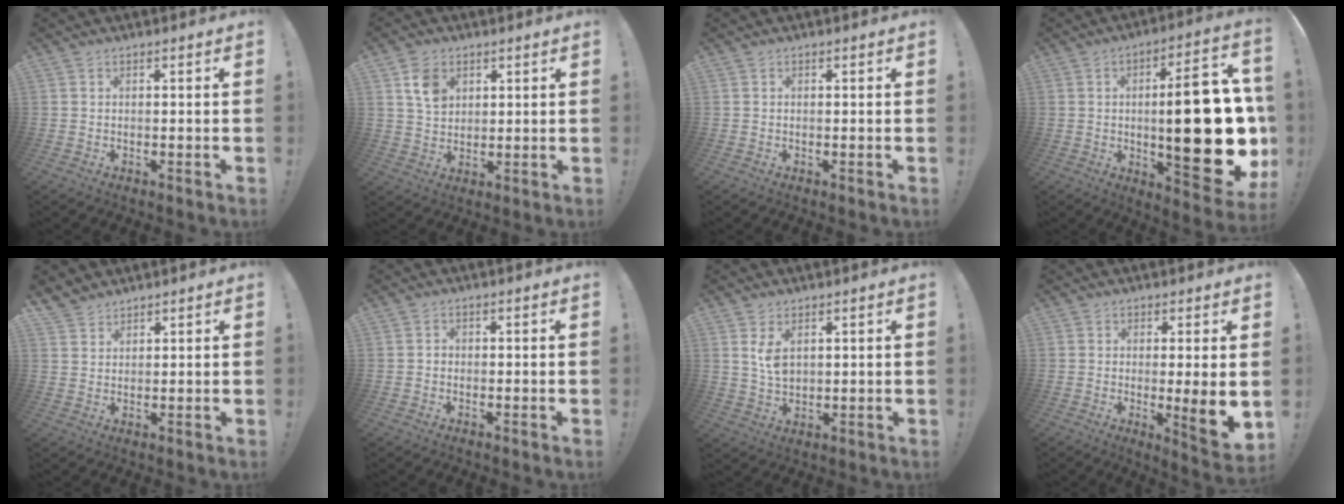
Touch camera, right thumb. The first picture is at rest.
{"total": 7.5, "force": [3.3, 5.7, 3.6], "torque": [-0.048, -0.006, 0.064]}
{"total": 0.0}
{"total": 25.7, "force": [-0.8, 7.8, 24.5], "torque": [-0.352, -0.011, -0.007]}
{"total": 3.8, "force": [3.3, 1.7, 0.5], "torque": [-0.014, -0.020, 0.065]}
{"total": 1.1, "force": [-0.6, 0.8, 0.3], "torque": [-0.007, 0.005, -0.011]}
{"total": 5.5, "force": [2.3, 3.4, 3.6], "torque": [-0.049, -0.015, 0.041]}
{"total": 8.1, "force": [-0.1, 0.4, 8.1], "torque": [-0.094, -0.026, -0.001]}